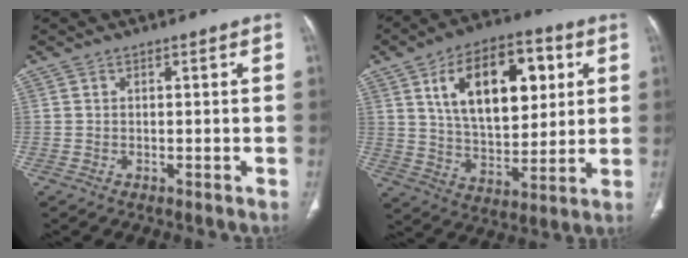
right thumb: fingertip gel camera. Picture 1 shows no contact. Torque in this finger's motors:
{"motor_torque": [-1.12, 2.74, 0.97, 0.95, 0.18]}